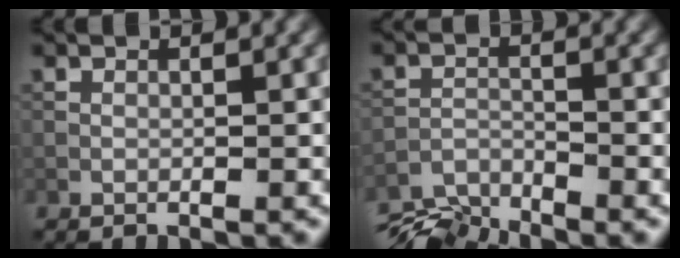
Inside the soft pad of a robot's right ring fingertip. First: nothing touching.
{"total": 5.6, "force": [-5.4, 0.9, 1.4], "torque": [-0.028, -0.018, -0.100]}